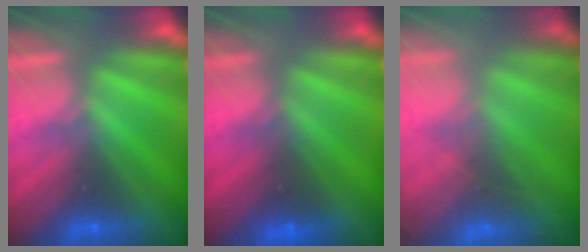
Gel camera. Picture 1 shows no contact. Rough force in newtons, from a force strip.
{"total": 2.4}
{"total": 7.1}